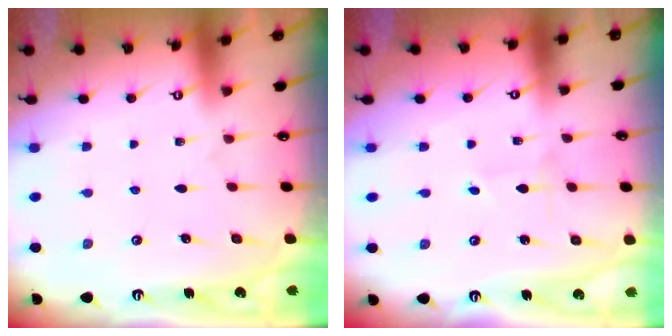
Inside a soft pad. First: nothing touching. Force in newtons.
{"total": 0.8, "press": 0.8, "slide": 0.0}